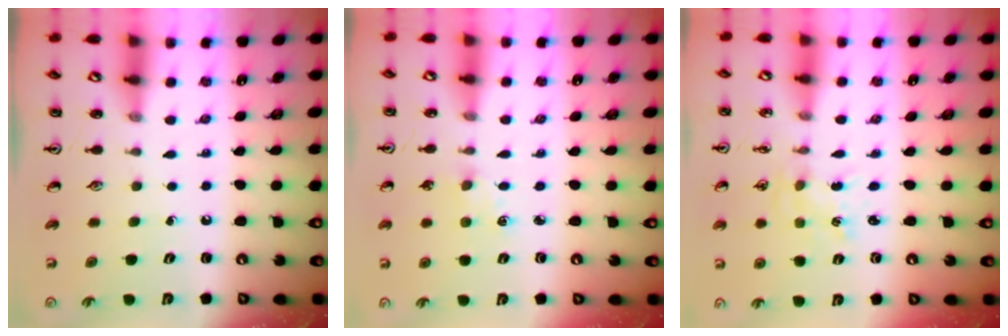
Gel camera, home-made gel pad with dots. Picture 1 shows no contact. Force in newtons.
{"total": 1.7, "press": 1.6, "slide": 0.3}
{"total": 0.7, "press": 0.7, "slide": 0.1}